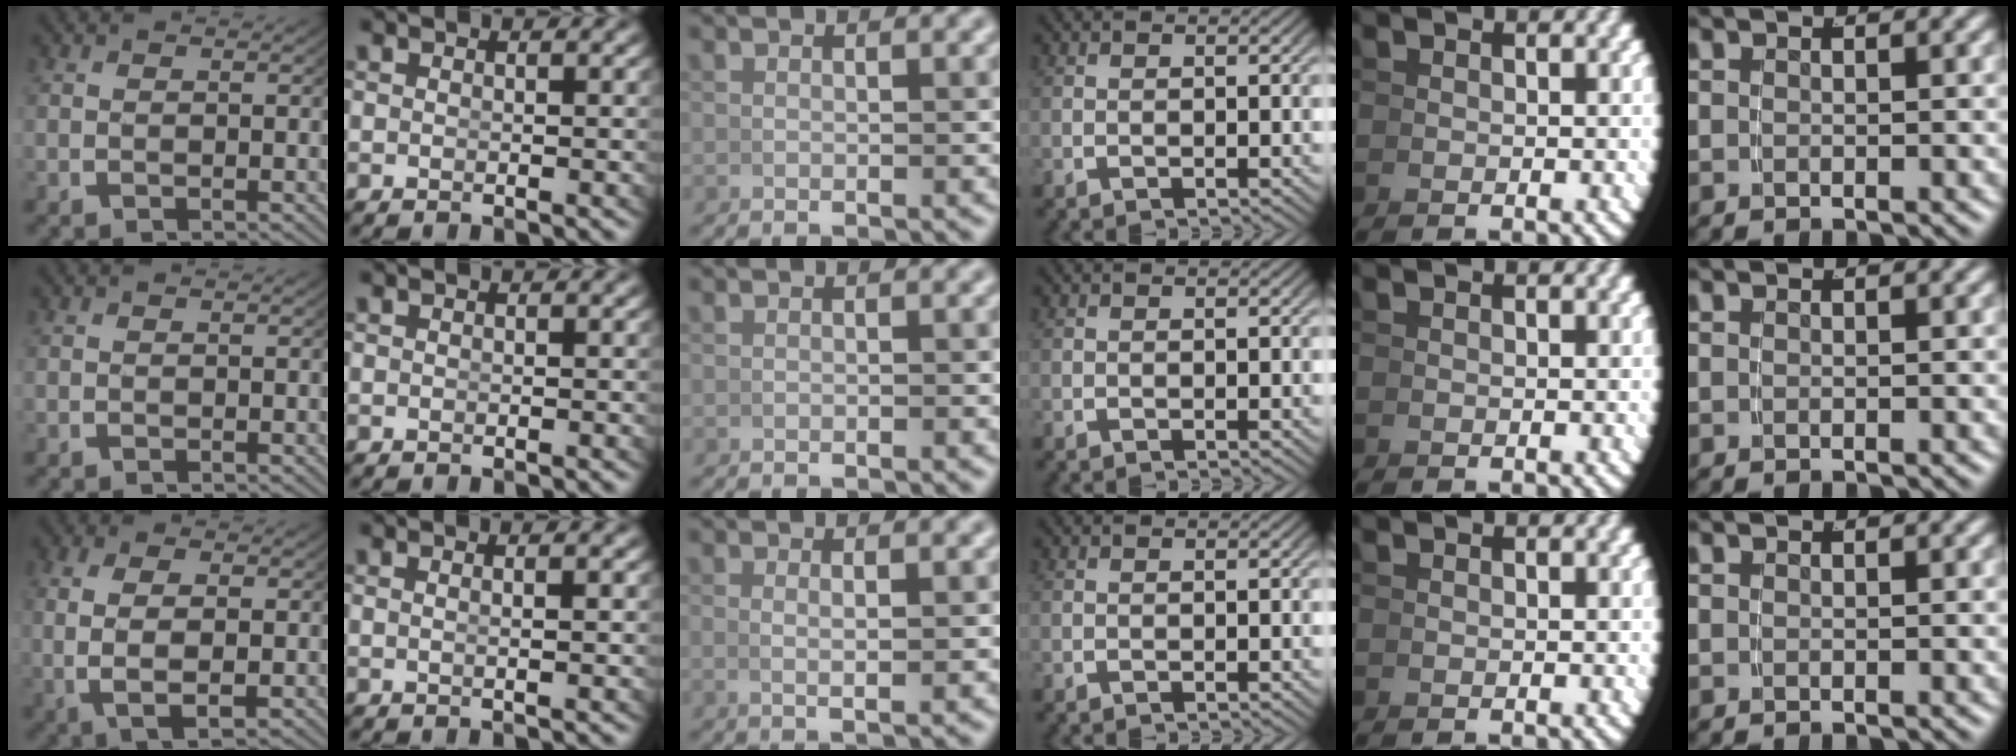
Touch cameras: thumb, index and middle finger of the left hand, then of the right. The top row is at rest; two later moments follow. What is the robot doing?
{"motion": "lift_and_place", "object": "hoodie"}